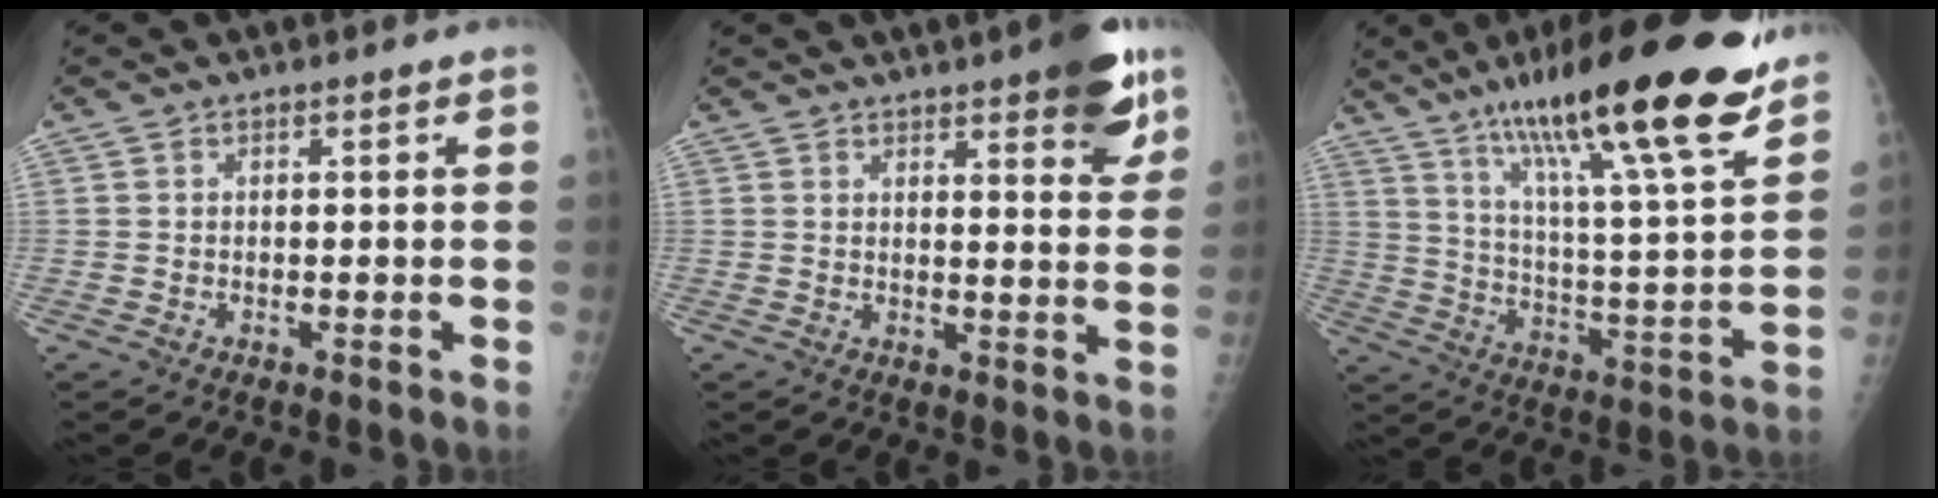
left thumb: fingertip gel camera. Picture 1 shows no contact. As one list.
[{"total": 10.8, "force": [6.5, 3.0, 8.1], "torque": [-0.075, -0.030, 0.080]}, {"total": 25.8, "force": [17.4, 3.9, 18.7], "torque": [-0.288, -0.054, 0.284]}]